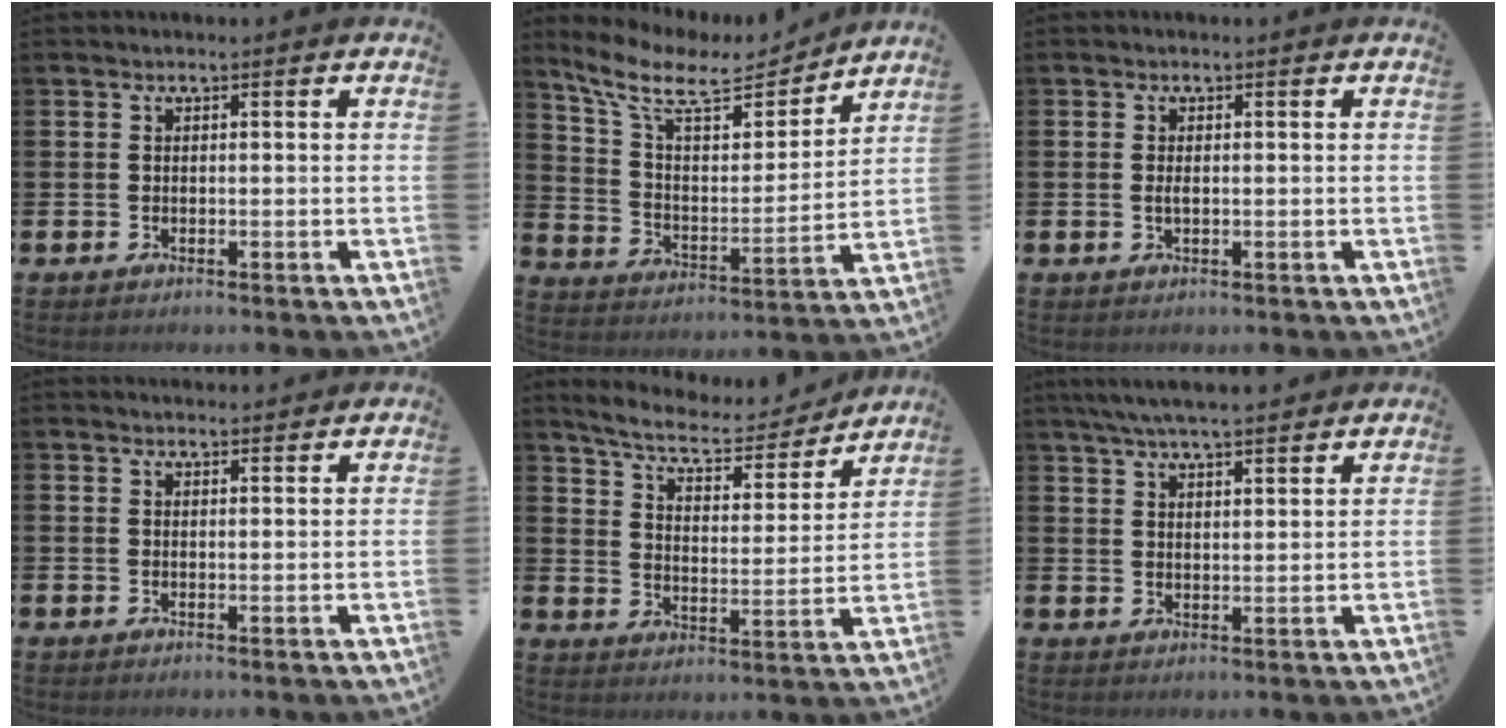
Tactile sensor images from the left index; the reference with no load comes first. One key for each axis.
{"total": 10.5, "fx": 9.0, "fy": 3.5, "fz": 4.3, "tx": -0.124, "ty": -0.058, "tz": 0.154}
{"total": 0.9, "fx": 0.0, "fy": 0.3, "fz": 0.8, "tx": -0.014, "ty": 0.001, "tz": -0.002}
{"total": 1.3, "fx": 1.3, "fy": 0.1, "fz": 0.0, "tx": 0.007, "ty": -0.009, "tz": 0.023}
{"total": 7.7, "fx": 7.0, "fy": 1.7, "fz": 2.7, "tx": -0.074, "ty": -0.052, "tz": 0.116}
{"total": 5.5, "fx": 5.2, "fy": 0.4, "fz": 1.7, "tx": -0.047, "ty": -0.019, "tz": 0.095}